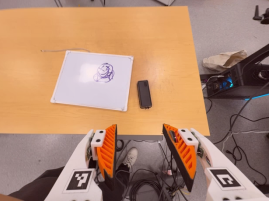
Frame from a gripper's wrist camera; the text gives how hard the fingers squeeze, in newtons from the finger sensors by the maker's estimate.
{"total": 0.0}